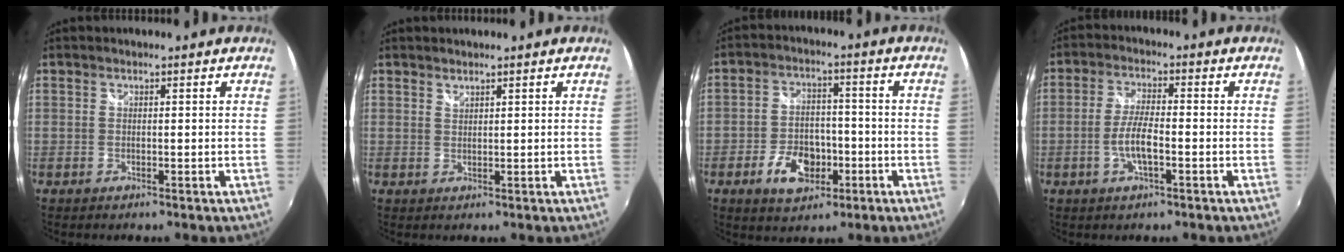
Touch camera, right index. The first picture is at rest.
{"total": 1.0, "force": [1.0, 0.1, 0.0], "torque": [0.000, 0.000, 0.018]}
{"total": 9.2, "force": [-4.1, 5.9, 5.8], "torque": [-0.121, 0.009, -0.058]}
{"total": 5.9, "force": [-1.9, 1.5, 5.3], "torque": [-0.110, 0.000, -0.037]}